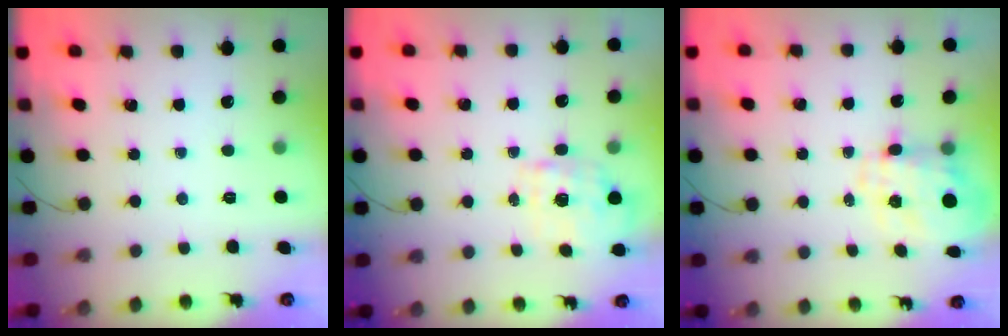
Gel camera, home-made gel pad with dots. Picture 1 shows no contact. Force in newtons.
{"total": 1.8, "press": 1.7, "slide": 0.6}
{"total": 5.8, "press": 5.6, "slide": 1.4}